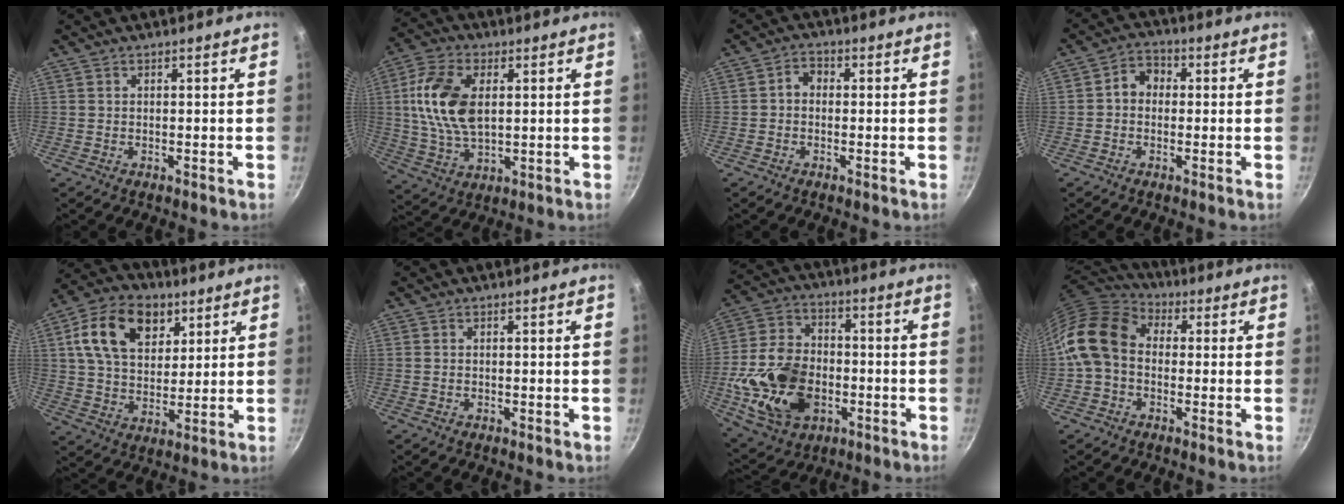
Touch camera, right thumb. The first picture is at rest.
{"total": 14.0, "force": [2.3, 8.1, 11.2], "torque": [-0.208, 0.000, 0.042]}
{"total": 2.9, "force": [-0.3, 2.3, 1.7], "torque": [-0.022, 0.012, -0.014]}
{"total": 4.9, "force": [0.1, 4.1, 2.7], "torque": [-0.022, 0.013, -0.013]}
{"total": 16.3, "force": [6.5, 11.0, 10.1], "torque": [-0.151, -0.008, 0.102]}
{"total": 0.0}
{"total": 19.2, "force": [-4.3, 13.4, 13.1], "torque": [-0.240, 0.026, -0.071]}
{"total": 13.8, "force": [-0.1, 10.5, 8.9], "torque": [-0.151, 0.034, -0.023]}